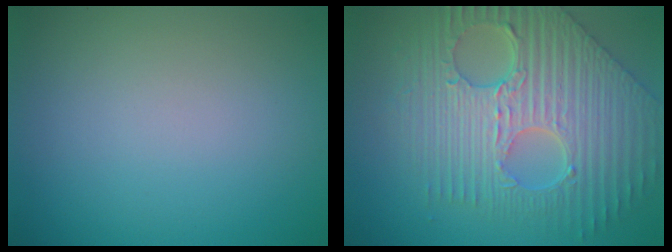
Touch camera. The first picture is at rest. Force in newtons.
{"total": 9.9, "press": 7.0, "slide": 7.0}